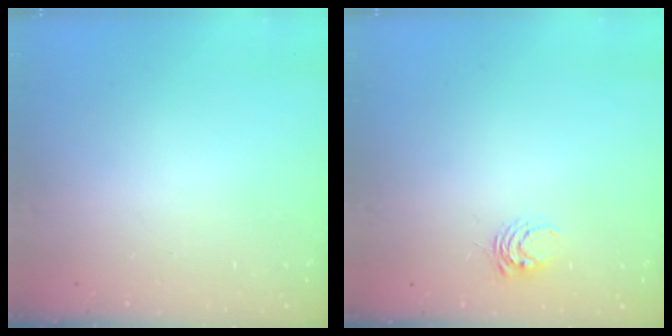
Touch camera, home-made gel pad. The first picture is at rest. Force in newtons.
{"total": 3.8, "press": 3.8, "slide": 0.4}